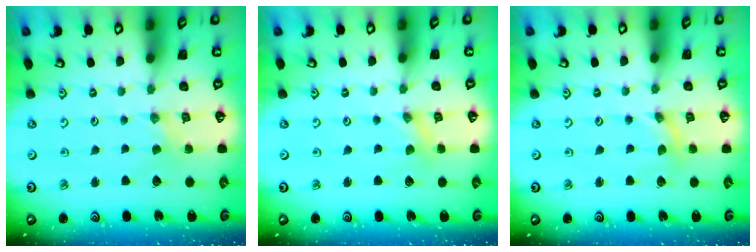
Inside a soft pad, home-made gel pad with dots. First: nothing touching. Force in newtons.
{"total": 0.0}
{"total": 0.0}